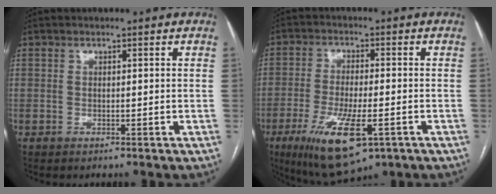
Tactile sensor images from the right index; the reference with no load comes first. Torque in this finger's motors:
{"motor_torque": [1.52, -0.62, 0.76, 0.19]}